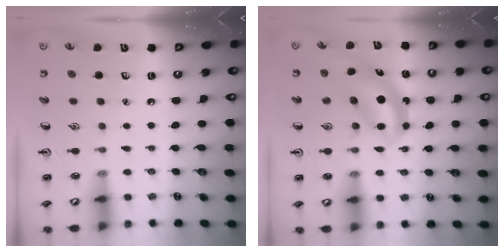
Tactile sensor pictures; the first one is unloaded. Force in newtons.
{"total": 5.3, "press": 5.2, "slide": 1.2}